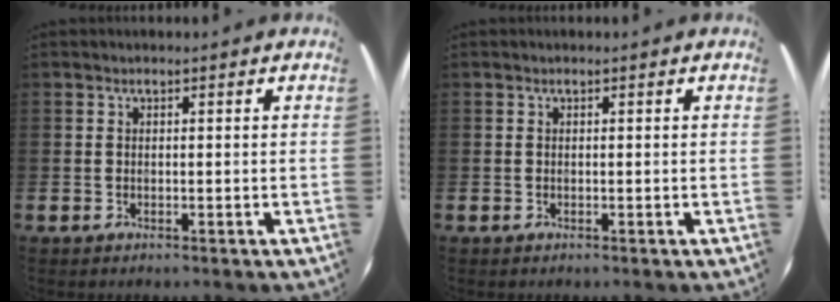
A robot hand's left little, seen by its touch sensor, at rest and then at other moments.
{"total": 0.0}